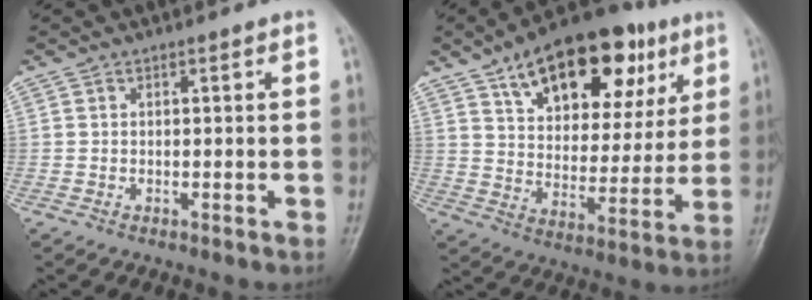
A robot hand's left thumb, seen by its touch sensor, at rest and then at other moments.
{"total": 23.6, "force": [12.1, 12.3, 16.0], "torque": [-0.203, -0.013, 0.189]}